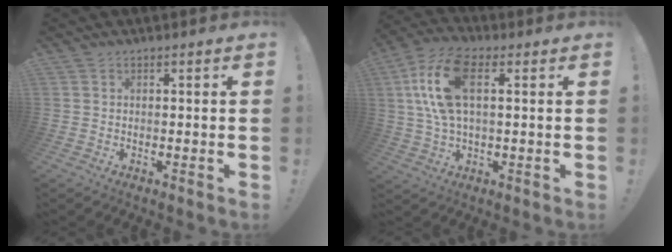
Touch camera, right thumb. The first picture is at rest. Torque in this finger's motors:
{"motor_torque": [1.72, 1.78, 0.26, 0.23, 0.28]}